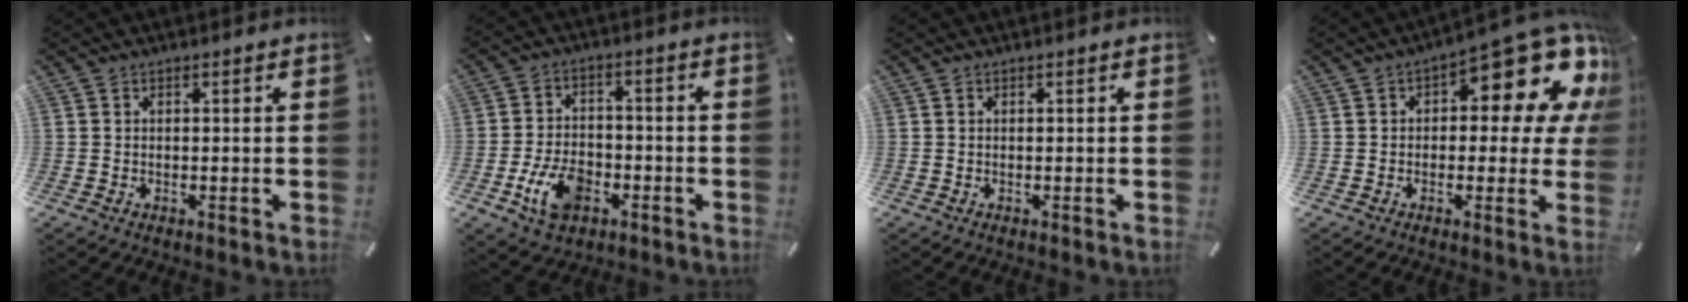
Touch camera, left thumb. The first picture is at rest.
{"total": 9.9, "force": [-4.2, 6.4, 6.2], "torque": [-0.123, 0.011, -0.073]}
{"total": 0.0}
{"total": 15.0, "force": [8.2, 5.8, 11.1], "torque": [-0.140, -0.074, 0.130]}